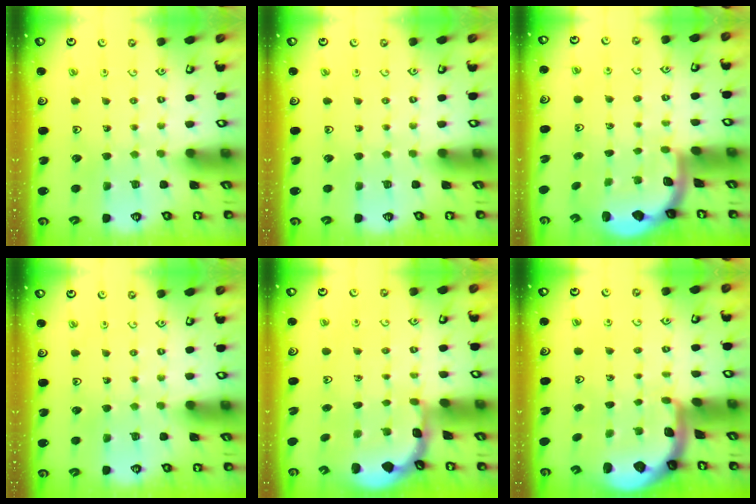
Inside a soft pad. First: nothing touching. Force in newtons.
{"total": 0.0}
{"total": 1.9, "press": 1.8, "slide": 0.5}
{"total": 0.0}
{"total": 1.6, "press": 1.5, "slide": 0.4}
{"total": 1.2, "press": 1.2, "slide": 0.3}